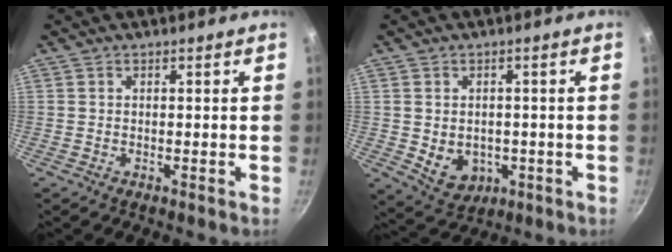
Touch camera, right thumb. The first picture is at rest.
{"total": 7.0, "force": [-1.2, 5.5, 4.1], "torque": [-0.042, -0.005, -0.003]}